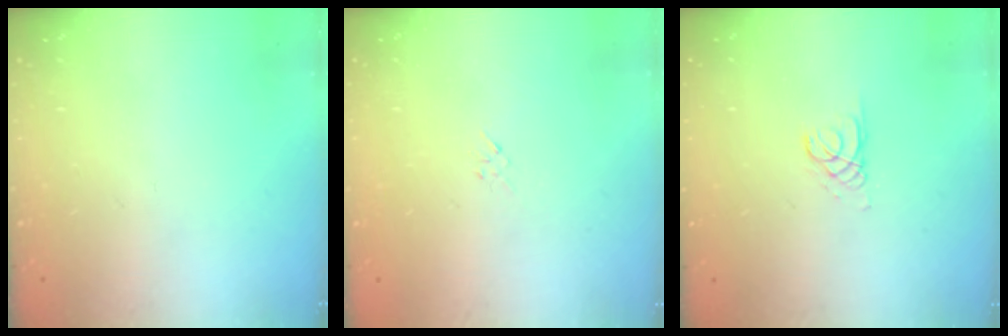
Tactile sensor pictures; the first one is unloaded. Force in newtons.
{"total": 1.3, "press": 1.3, "slide": 0.4}
{"total": 1.1, "press": 1.1, "slide": 0.1}